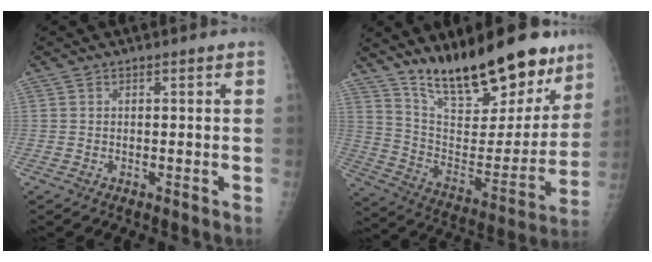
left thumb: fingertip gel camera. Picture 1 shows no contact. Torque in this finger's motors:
{"motor_torque": [0.50, 1.02, 1.52, -1.26, 0.35]}